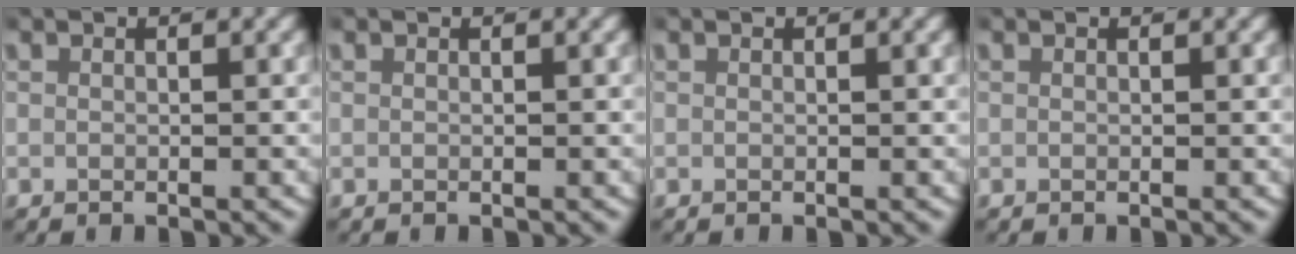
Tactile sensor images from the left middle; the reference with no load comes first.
{"total": 0.0}
{"total": 0.0}
{"total": 0.0}